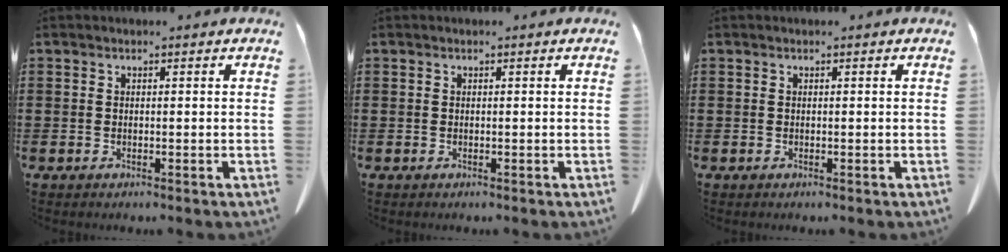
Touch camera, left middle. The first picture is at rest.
{"total": 0.0}
{"total": 0.0}